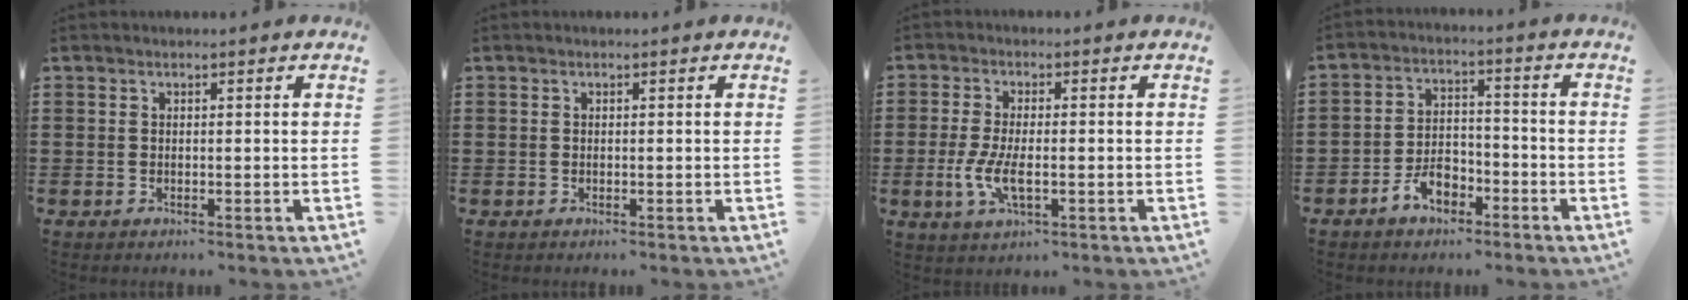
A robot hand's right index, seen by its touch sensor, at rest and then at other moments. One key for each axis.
{"total": 0.0}
{"total": 5.3, "fx": -1.5, "fy": 1.9, "fz": 4.8, "tx": -0.109, "ty": -0.010, "tz": -0.033}
{"total": 5.2, "fx": -3.4, "fy": 3.0, "fz": 2.5, "tx": -0.054, "ty": 0.011, "tz": -0.067}